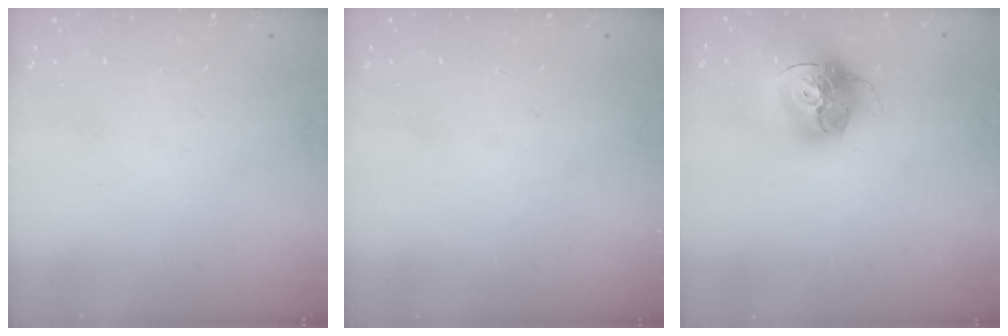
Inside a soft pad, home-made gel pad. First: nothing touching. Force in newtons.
{"total": 0.0}
{"total": 16.2, "press": 16.1, "slide": 1.6}